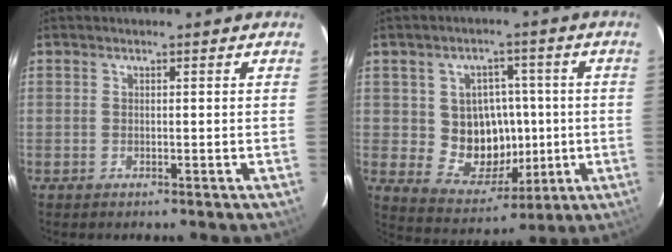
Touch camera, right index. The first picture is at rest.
{"total": 11.1, "force": [-0.2, 9.9, 5.0], "torque": [-0.099, 0.009, 0.015]}